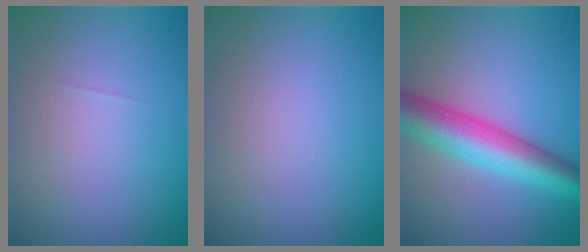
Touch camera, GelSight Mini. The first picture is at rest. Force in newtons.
{"total": 0.0}
{"total": 7.2, "press": 7.2, "slide": 0.2}